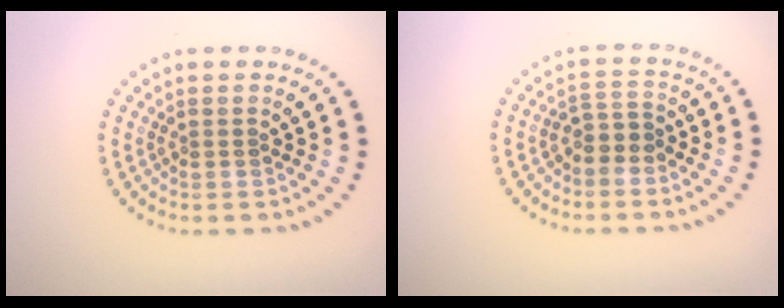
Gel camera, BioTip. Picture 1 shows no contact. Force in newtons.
{"total": 1.9, "press": 1.3, "slide": 1.4}